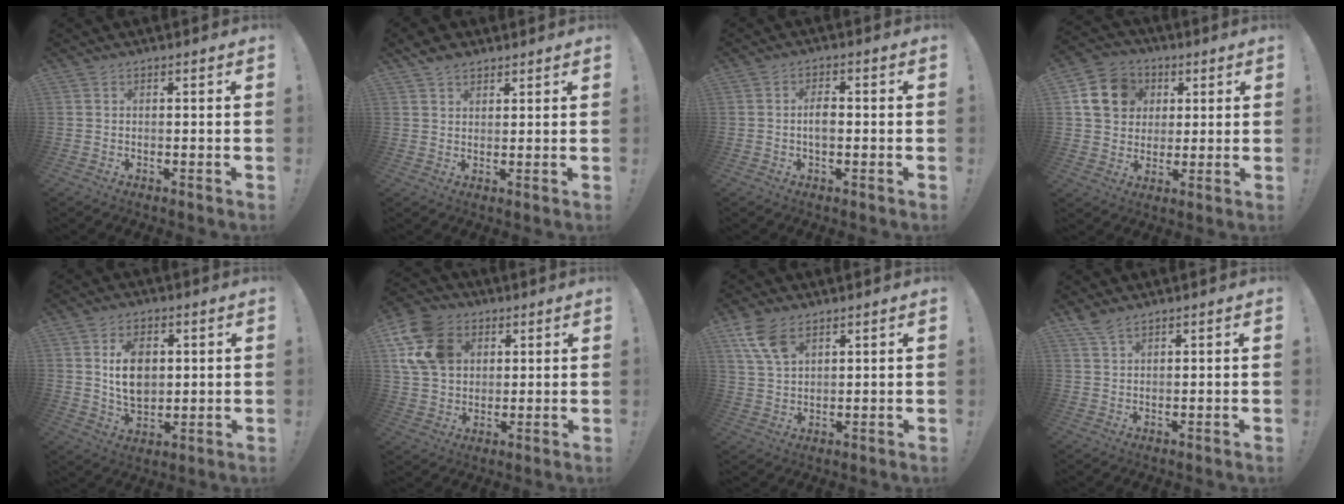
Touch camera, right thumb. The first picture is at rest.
{"total": 4.2, "force": [3.2, 2.4, 1.3], "torque": [-0.019, -0.014, 0.060]}
{"total": 4.0, "force": [-0.6, 2.0, 3.4], "torque": [-0.056, 0.000, -0.018]}
{"total": 13.8, "force": [4.0, 11.7, 6.1], "torque": [-0.083, 0.000, 0.086]}
{"total": 10.6, "force": [2.2, 7.2, 7.5], "torque": [-0.117, -0.001, 0.037]}
{"total": 16.1, "force": [5.3, 12.6, 8.5], "torque": [-0.147, -0.013, 0.108]}
{"total": 9.0, "force": [5.2, 4.8, 5.5], "torque": [-0.103, -0.015, 0.104]}
{"total": 3.5, "force": [3.0, 0.8, 1.6], "torque": [-0.030, -0.017, 0.055]}